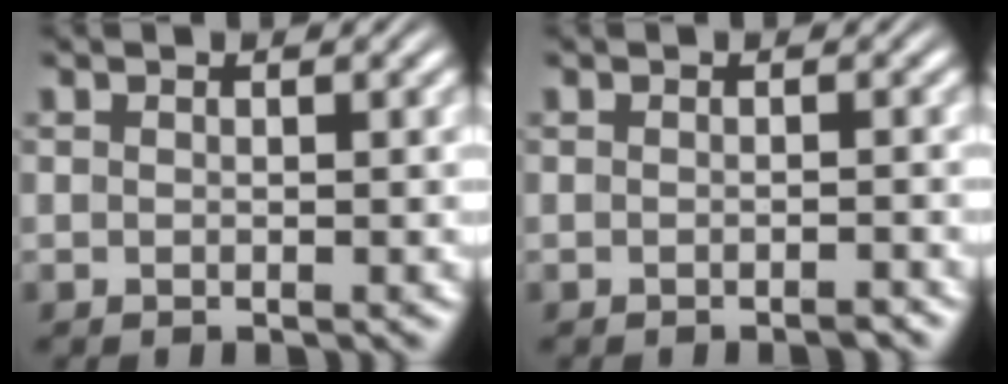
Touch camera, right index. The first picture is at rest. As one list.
[{"total": 0.9, "force": [-0.8, -0.1, 0.2], "torque": [-0.003, 0.001, -0.016]}]